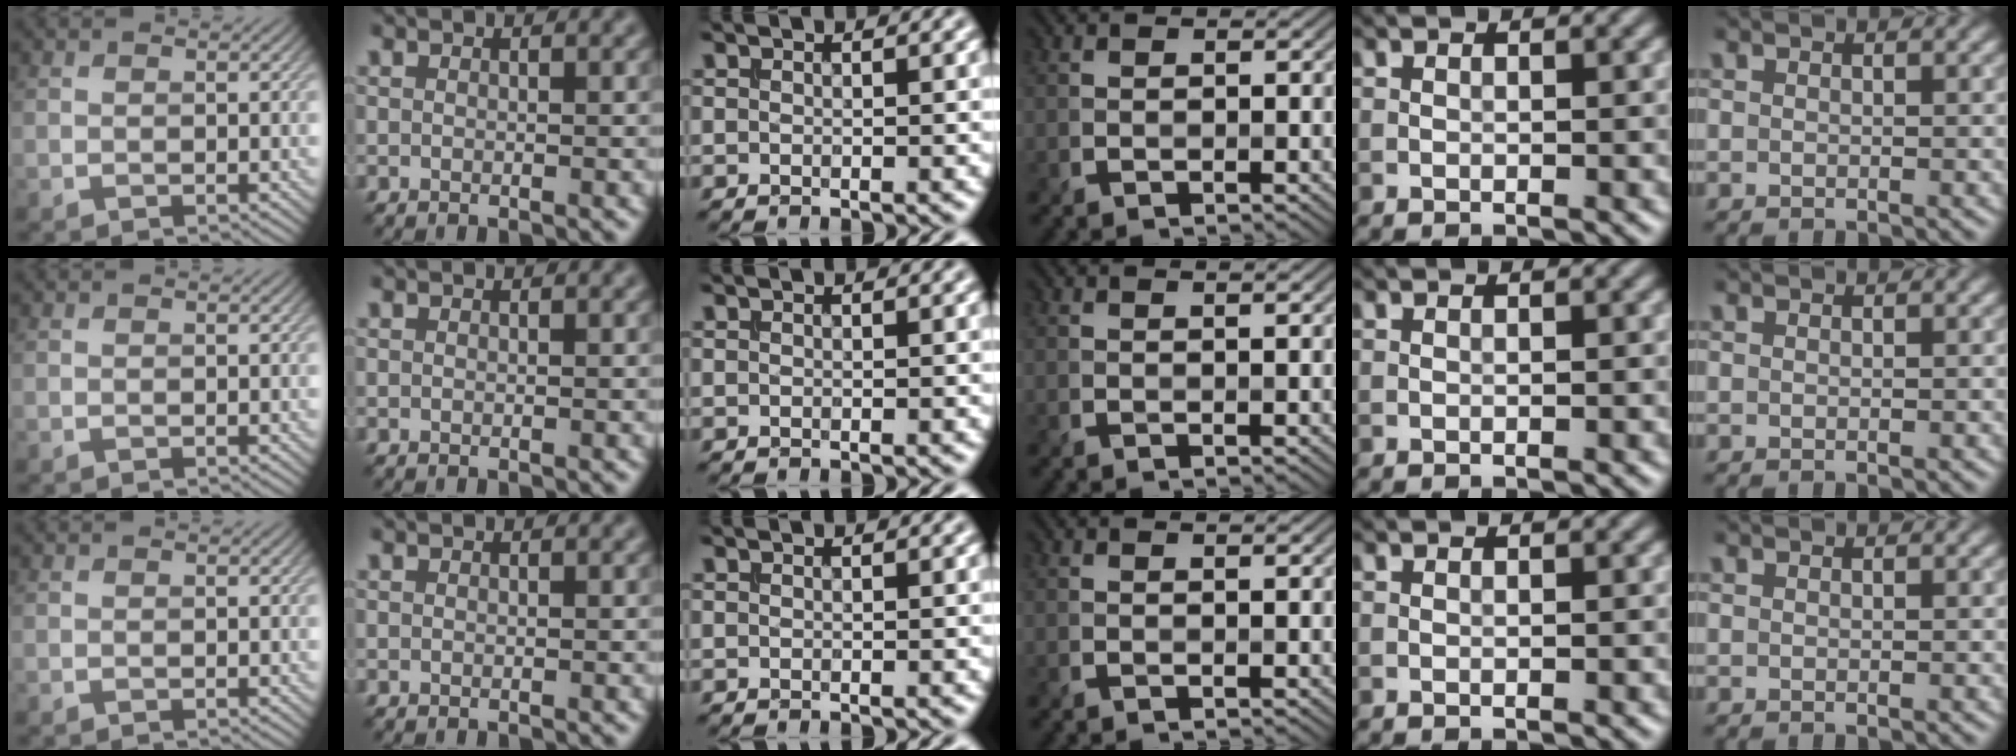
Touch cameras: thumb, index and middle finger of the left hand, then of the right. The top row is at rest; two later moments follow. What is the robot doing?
{"motion": "insert", "object": "bucket"}